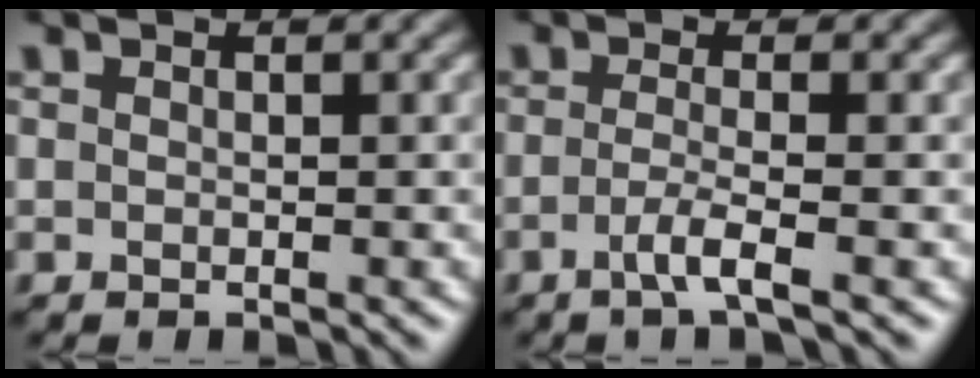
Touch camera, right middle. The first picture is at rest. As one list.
[{"total": 2.5, "force": [-1.0, 0.4, 2.2], "torque": [-0.040, -0.001, -0.030]}]